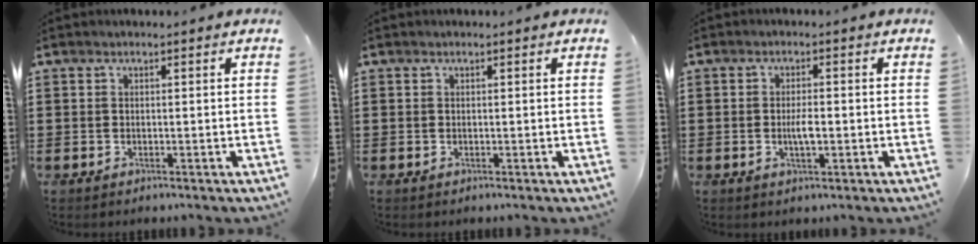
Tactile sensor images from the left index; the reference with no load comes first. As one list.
[{"total": 0.0}, {"total": 2.9, "force": [-0.3, 0.7, 2.8], "torque": [-0.050, -0.001, -0.005]}]